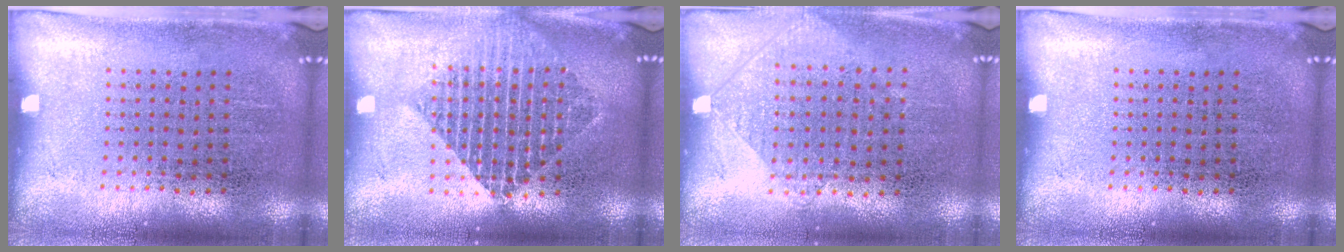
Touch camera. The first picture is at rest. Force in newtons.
{"total": 1.8, "press": 1.6, "slide": 1.0}
{"total": 0.9, "press": 0.8, "slide": 0.3}
{"total": 0.0}